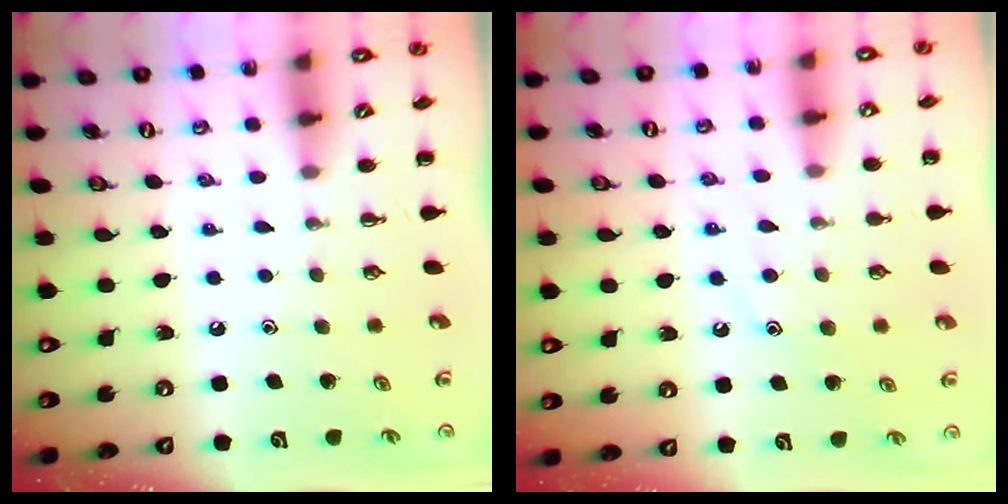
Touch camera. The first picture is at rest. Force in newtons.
{"total": 8.8, "press": 8.8, "slide": 1.0}